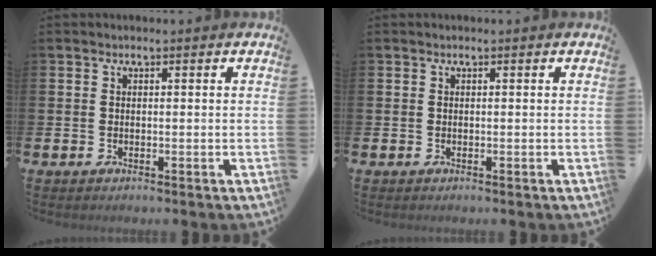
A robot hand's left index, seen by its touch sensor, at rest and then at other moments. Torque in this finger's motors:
{"motor_torque": [0.00, 0.01, 0.01, 0.00]}